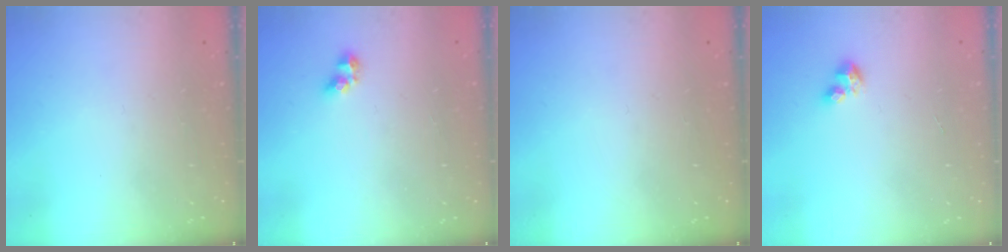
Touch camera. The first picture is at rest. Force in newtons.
{"total": 3.3, "press": 3.3, "slide": 0.2}
{"total": 0.0}
{"total": 2.8, "press": 2.8, "slide": 0.2}